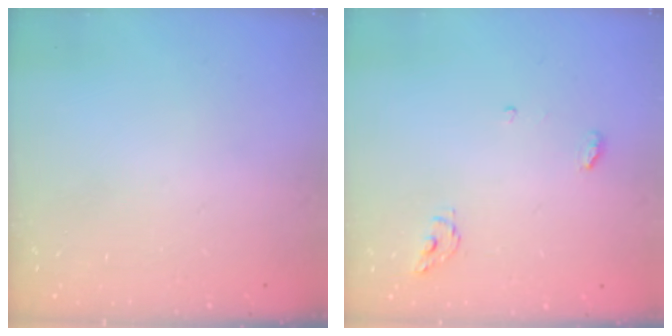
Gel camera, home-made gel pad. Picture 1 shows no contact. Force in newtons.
{"total": 3.8, "press": 3.8, "slide": 0.3}